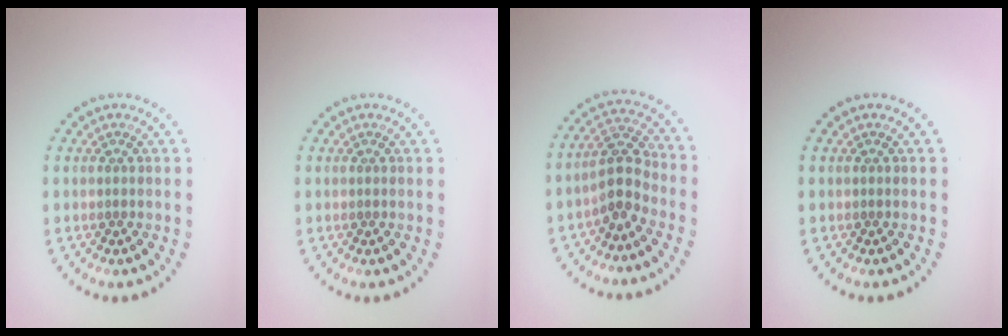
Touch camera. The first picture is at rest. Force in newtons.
{"total": 0.0}
{"total": 3.0, "press": 2.7, "slide": 1.4}
{"total": 0.0}